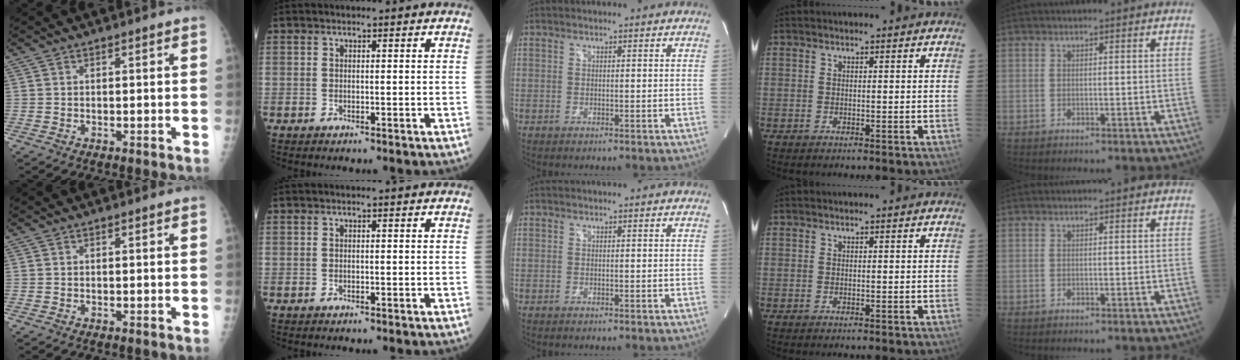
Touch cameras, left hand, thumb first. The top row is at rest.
{}